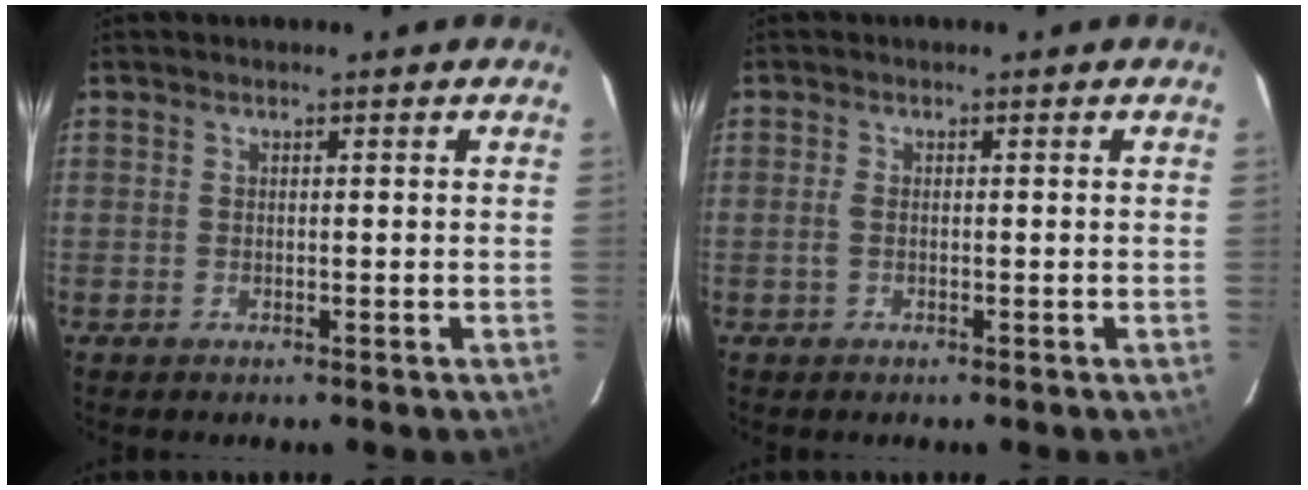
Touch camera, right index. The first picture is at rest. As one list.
[{"total": 1.1, "force": [-0.2, 0.6, 1.0], "torque": [-0.022, 0.000, -0.005]}]